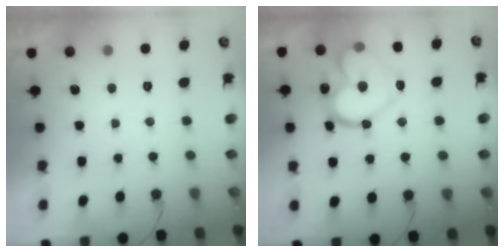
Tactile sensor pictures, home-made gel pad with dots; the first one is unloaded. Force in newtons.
{"total": 18.7, "press": 18.7, "slide": 1.0}